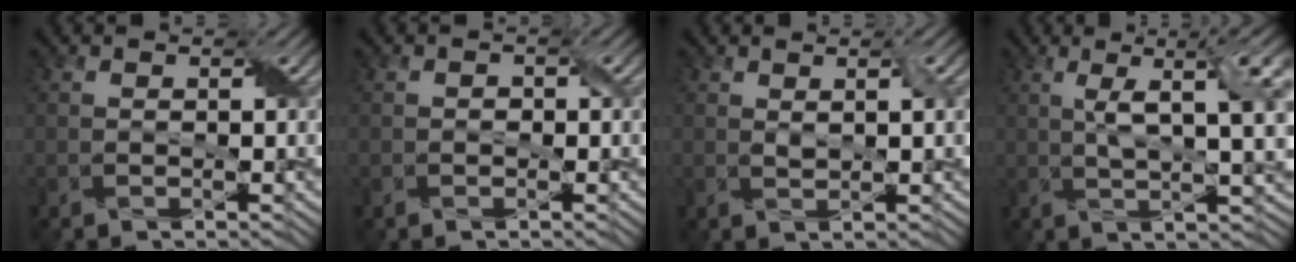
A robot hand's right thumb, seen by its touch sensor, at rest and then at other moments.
{"total": 1.1, "force": [-0.4, 0.9, 0.5], "torque": [-0.009, -0.002, -0.006]}
{"total": 1.4, "force": [0.7, 0.3, 1.2], "torque": [-0.023, -0.001, 0.016]}
{"total": 9.6, "force": [2.2, 2.5, 9.0], "torque": [-0.148, 0.008, 0.038]}